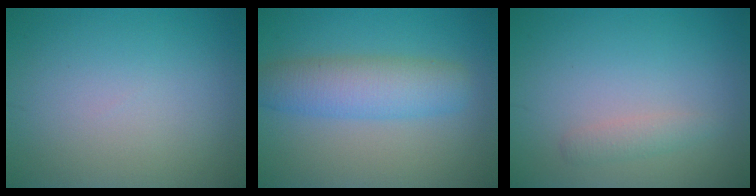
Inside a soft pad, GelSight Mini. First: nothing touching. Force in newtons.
{"total": 5.1, "press": 5.1, "slide": 0.1}
{"total": 1.3, "press": 1.3, "slide": 0.0}